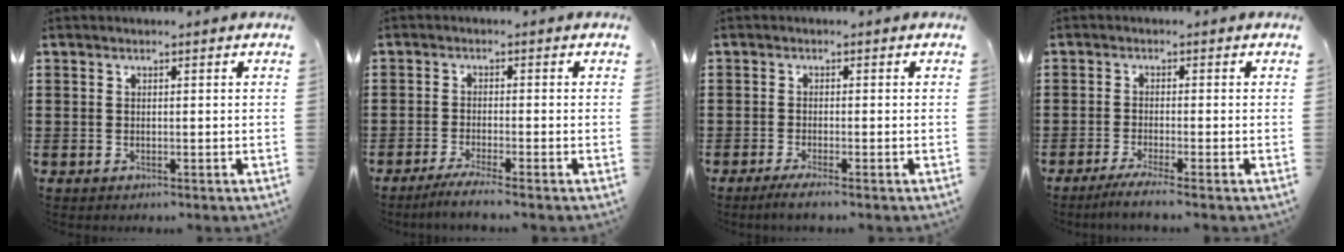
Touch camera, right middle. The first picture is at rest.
{"total": 2.6, "force": [-2.0, -0.3, 1.6], "torque": [-0.026, -0.003, -0.038]}
{"total": 1.6, "force": [-1.2, -0.1, 1.1], "torque": [-0.017, 0.000, -0.022]}
{"total": 2.5, "force": [-1.8, -0.3, 1.6], "torque": [-0.034, -0.006, -0.036]}